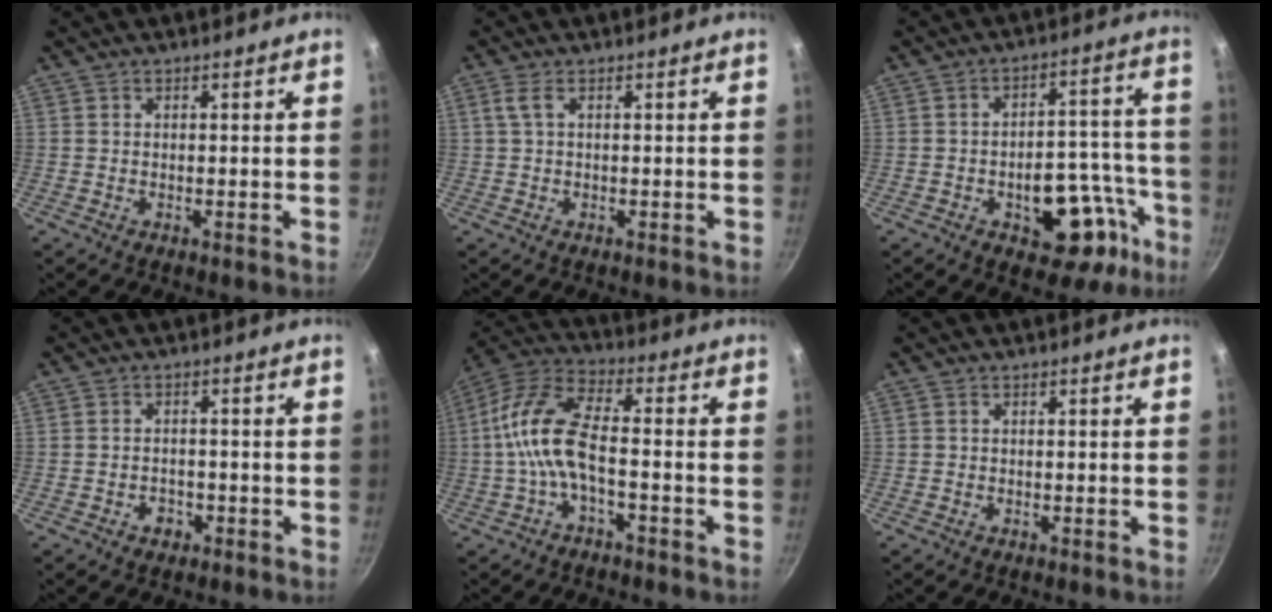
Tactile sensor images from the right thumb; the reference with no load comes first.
{"total": 2.1, "force": [0.5, 0.7, 1.9], "torque": [-0.044, 0.006, 0.013]}
{"total": 16.4, "force": [-7.4, 9.5, 11.2], "torque": [-0.069, 0.057, -0.089]}
{"total": 2.6, "force": [-1.3, 2.0, 1.1], "torque": [-0.008, 0.013, -0.014]}
{"total": 11.3, "force": [-2.6, 4.7, 10.0], "torque": [-0.213, 0.040, -0.065]}
{"total": 0.0}